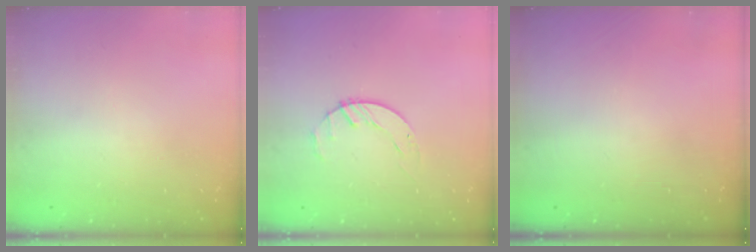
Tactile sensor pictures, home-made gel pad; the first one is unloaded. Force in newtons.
{"total": 1.7, "press": 1.7, "slide": 0.3}
{"total": 0.0}